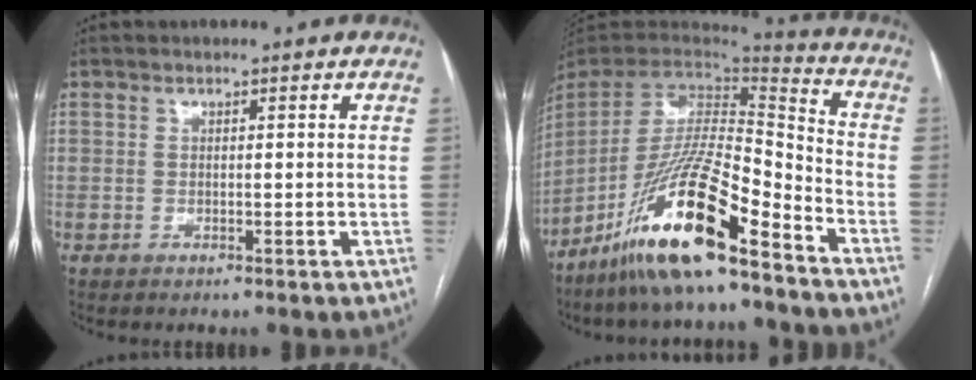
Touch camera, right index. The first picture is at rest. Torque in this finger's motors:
{"motor_torque": [0.45, -0.44, 0.08, -0.08]}